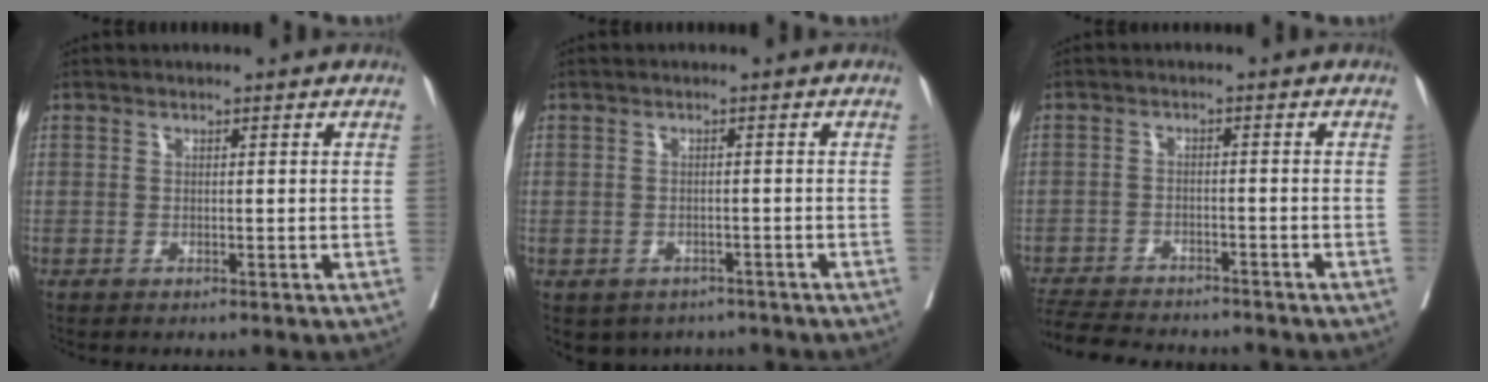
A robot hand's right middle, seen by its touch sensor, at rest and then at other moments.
{"total": 5.7, "force": [-4.5, 3.5, 0.9], "torque": [-0.008, 0.007, -0.054]}
{"total": 11.9, "force": [-10.9, 2.4, 4.1], "torque": [-0.083, -0.008, -0.160]}